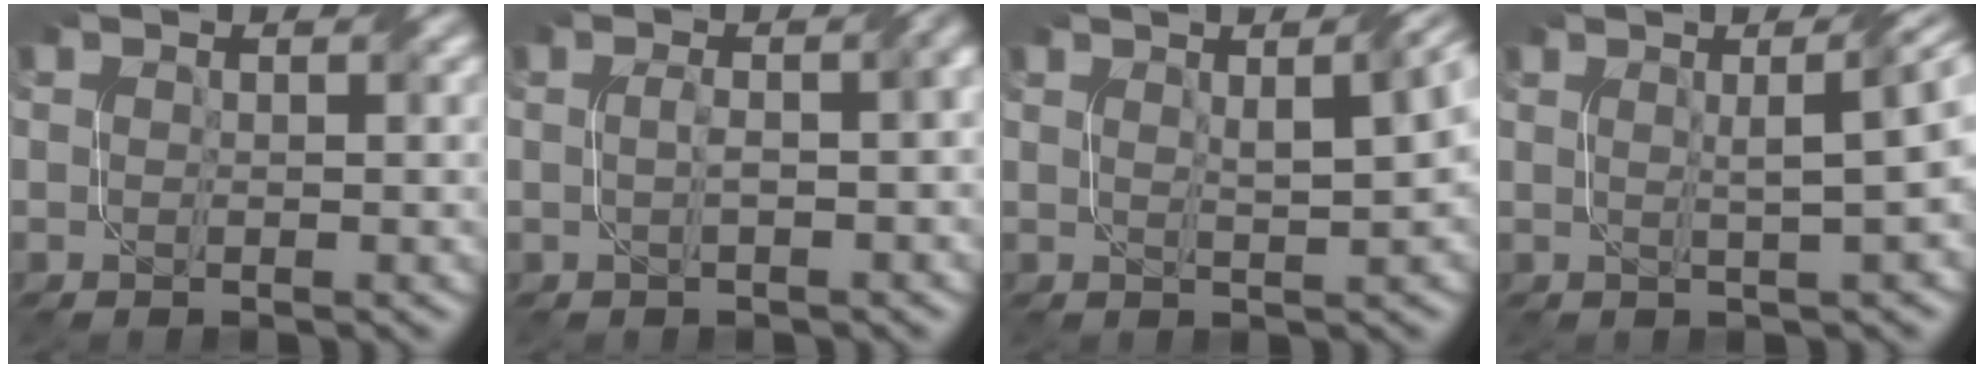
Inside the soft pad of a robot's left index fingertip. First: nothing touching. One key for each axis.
{"total": 4.2, "fx": -0.2, "fy": 1.6, "fz": 3.9, "tx": -0.038, "ty": 0.011, "tz": -0.005}
{"total": 6.4, "fx": 2.0, "fy": 2.1, "fz": 5.7, "tx": -0.037, "ty": 0.024, "tz": 0.024}
{"total": 6.8, "fx": 1.9, "fy": 2.3, "fz": 6.1, "tx": -0.030, "ty": 0.036, "tz": 0.005}